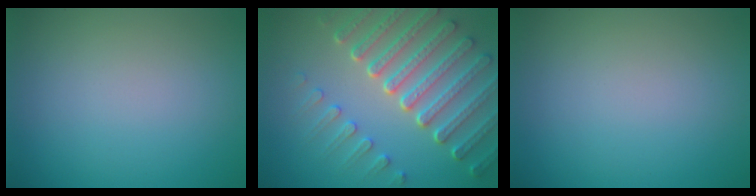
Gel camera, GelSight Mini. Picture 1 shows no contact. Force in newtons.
{"total": 7.6, "press": 5.7, "slide": 5.0}
{"total": 0.0}